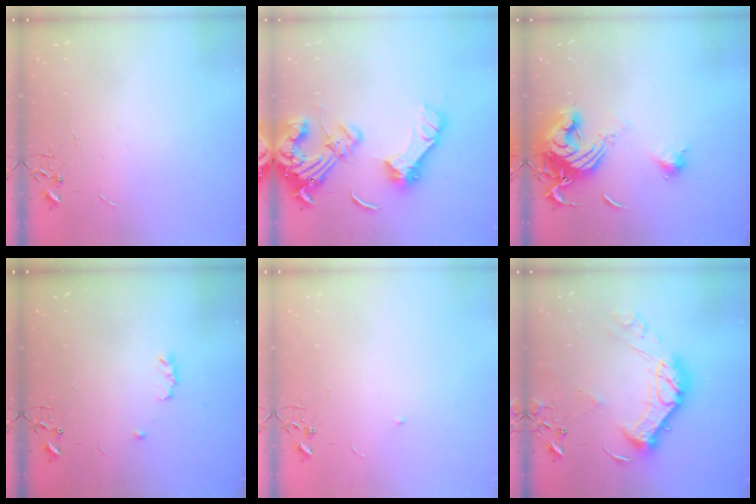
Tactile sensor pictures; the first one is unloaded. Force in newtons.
{"total": 20.8, "press": 20.7, "slide": 2.6}
{"total": 15.4, "press": 15.3, "slide": 1.6}
{"total": 5.0, "press": 5.0, "slide": 0.8}
{"total": 4.0, "press": 3.9, "slide": 0.9}
{"total": 17.9, "press": 17.8, "slide": 1.7}